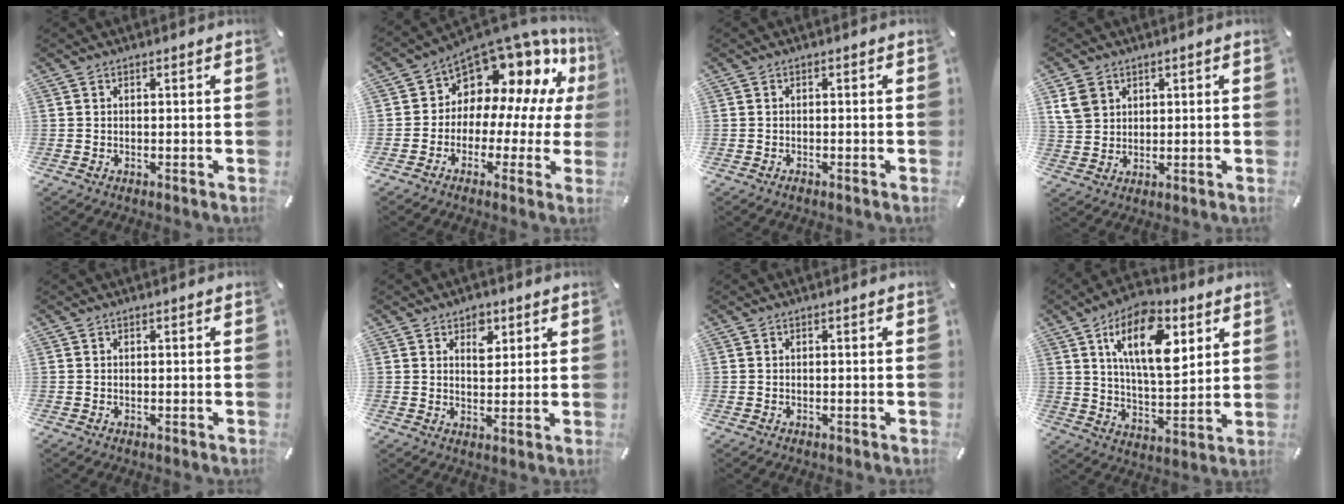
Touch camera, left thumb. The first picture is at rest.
{"total": 11.2, "force": [7.6, 7.2, 4.0], "torque": [-0.076, -0.083, 0.132]}
{"total": 0.7, "force": [-0.5, 0.3, 0.4], "torque": [-0.008, 0.001, -0.011]}
{"total": 6.0, "force": [2.4, 5.2, 1.7], "torque": [-0.039, 0.007, 0.050]}
{"total": 0.0}
{"total": 4.8, "force": [2.4, 3.3, 2.6], "torque": [-0.018, -0.010, 0.034]}
{"total": 0.0}
{"total": 16.4, "force": [7.8, 8.2, 11.9], "torque": [-0.201, -0.013, 0.132]}